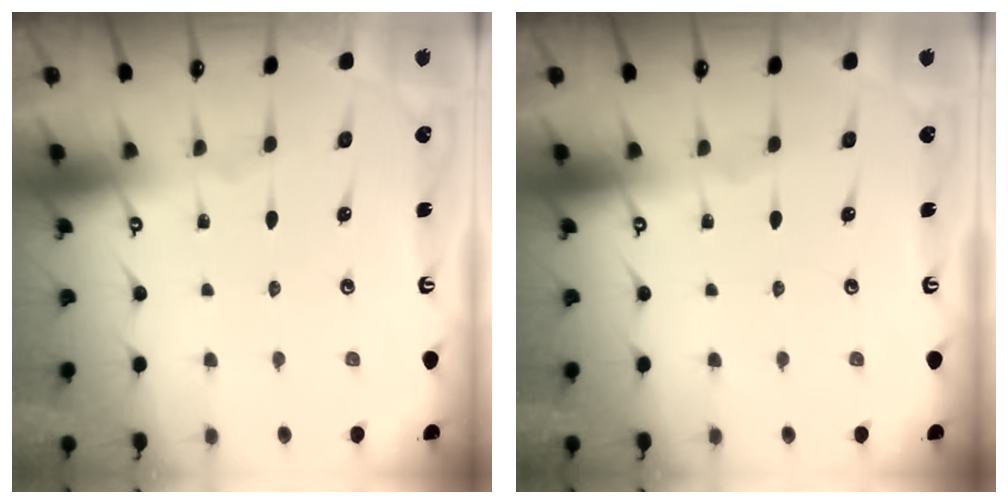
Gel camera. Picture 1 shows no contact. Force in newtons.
{"total": 0.0}